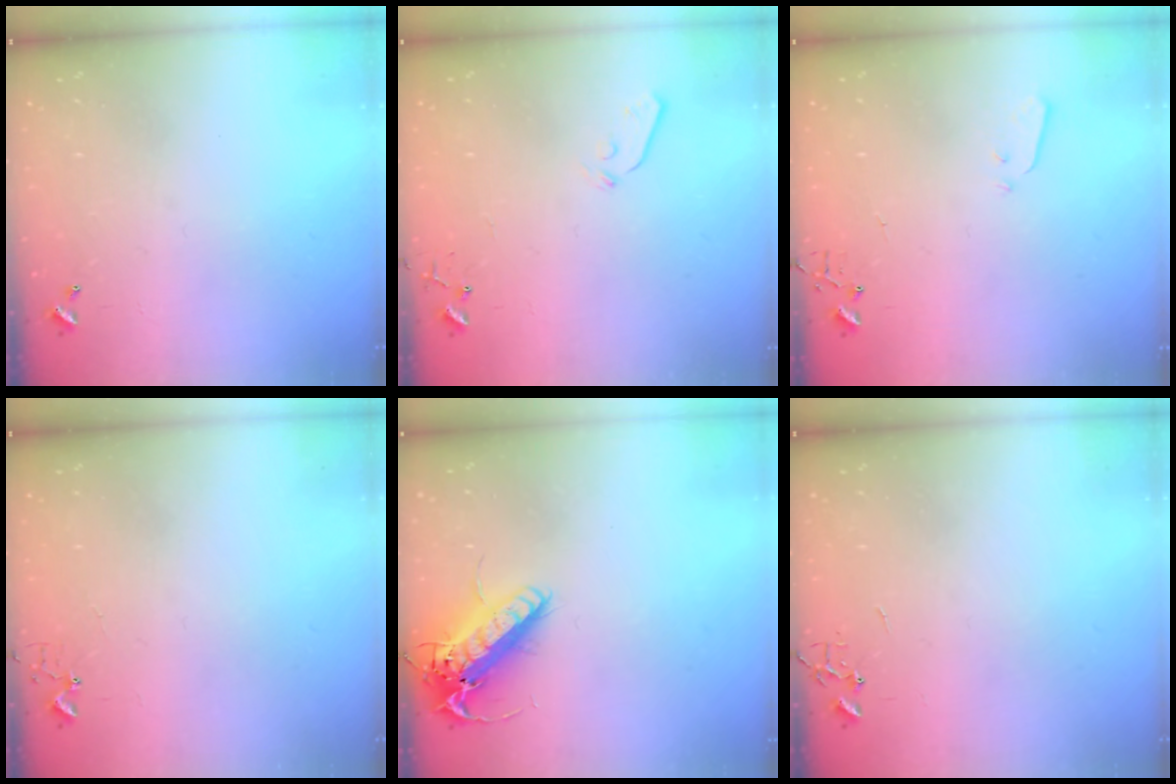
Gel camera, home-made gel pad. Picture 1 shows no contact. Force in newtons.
{"total": 3.7, "press": 3.6, "slide": 0.6}
{"total": 2.2, "press": 2.1, "slide": 0.3}
{"total": 2.7, "press": 2.7, "slide": 0.2}
{"total": 16.2, "press": 15.9, "slide": 3.2}
{"total": 0.0}